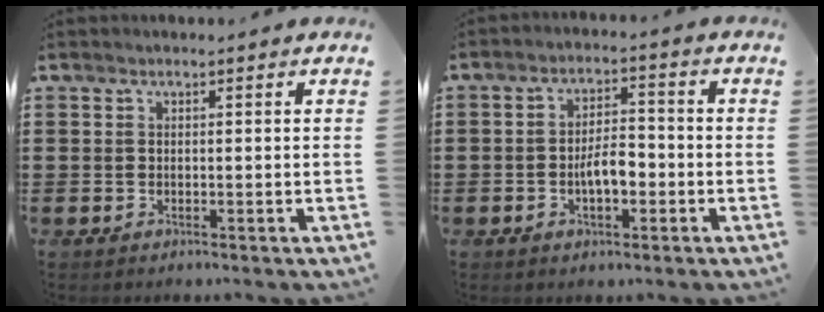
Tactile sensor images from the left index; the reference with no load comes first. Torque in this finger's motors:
{"motor_torque": [0.57, 0.48, 0.49, 0.08]}